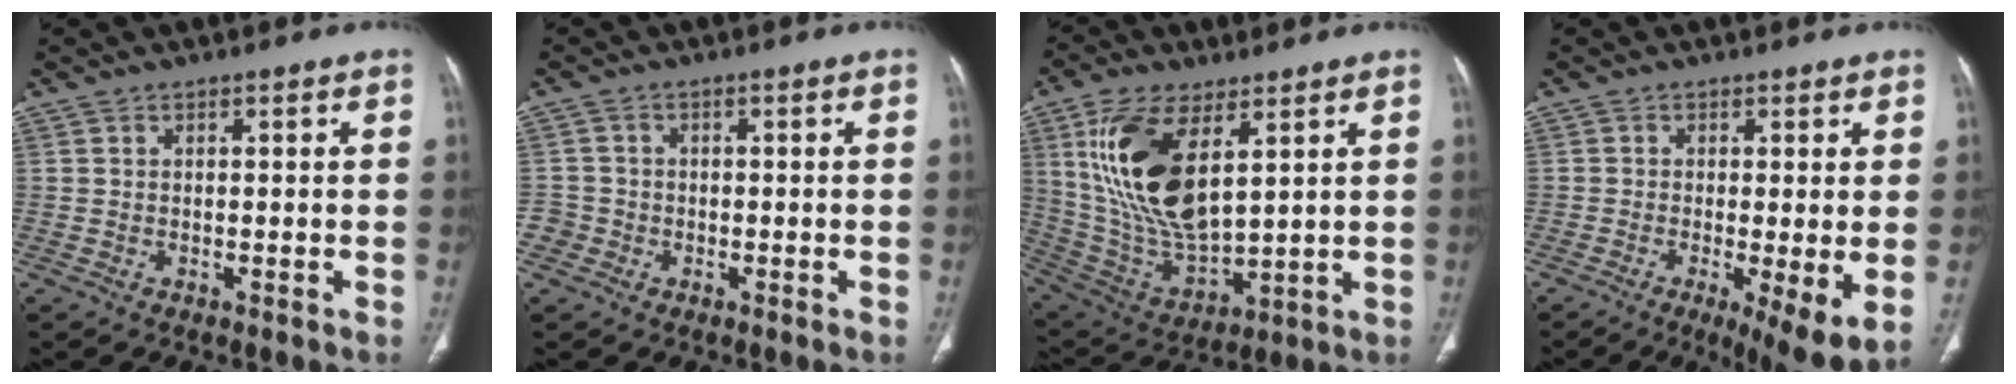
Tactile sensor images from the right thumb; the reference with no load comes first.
{"total": 2.7, "force": [-1.1, 2.4, -0.2], "torque": [0.016, 0.013, -0.028]}
{"total": 19.3, "force": [6.8, 8.9, 15.7], "torque": [-0.300, -0.026, 0.143]}
{"total": 8.4, "force": [-1.9, 2.1, 7.9], "torque": [-0.128, -0.026, -0.029]}